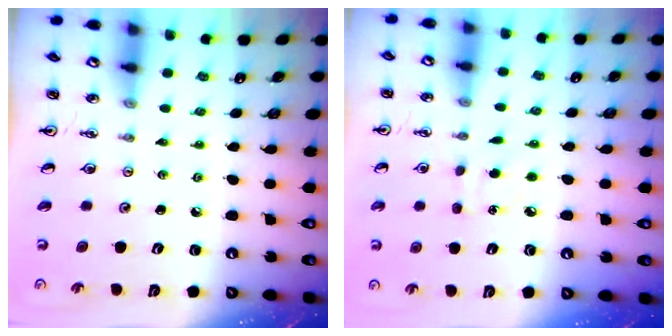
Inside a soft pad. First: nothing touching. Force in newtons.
{"total": 5.8, "press": 5.8, "slide": 0.7}